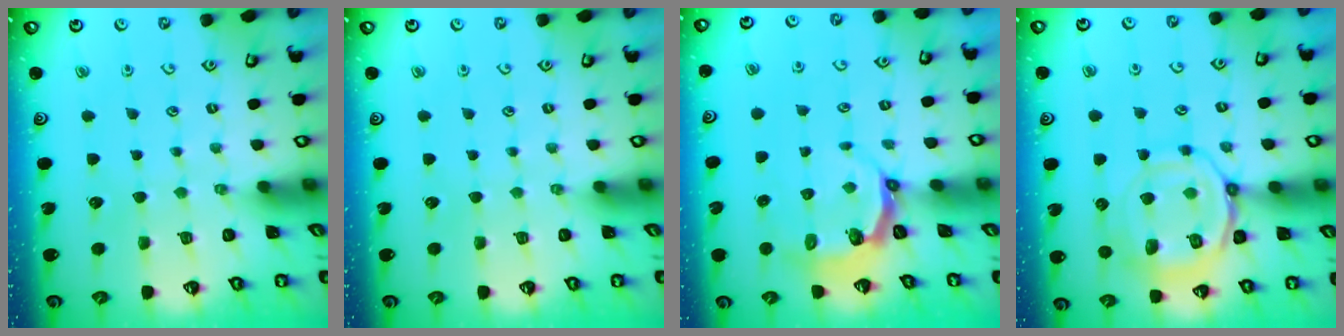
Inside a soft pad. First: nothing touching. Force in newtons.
{"total": 0.0}
{"total": 4.8, "press": 3.7, "slide": 3.1}
{"total": 14.2, "press": 14.1, "slide": 1.6}